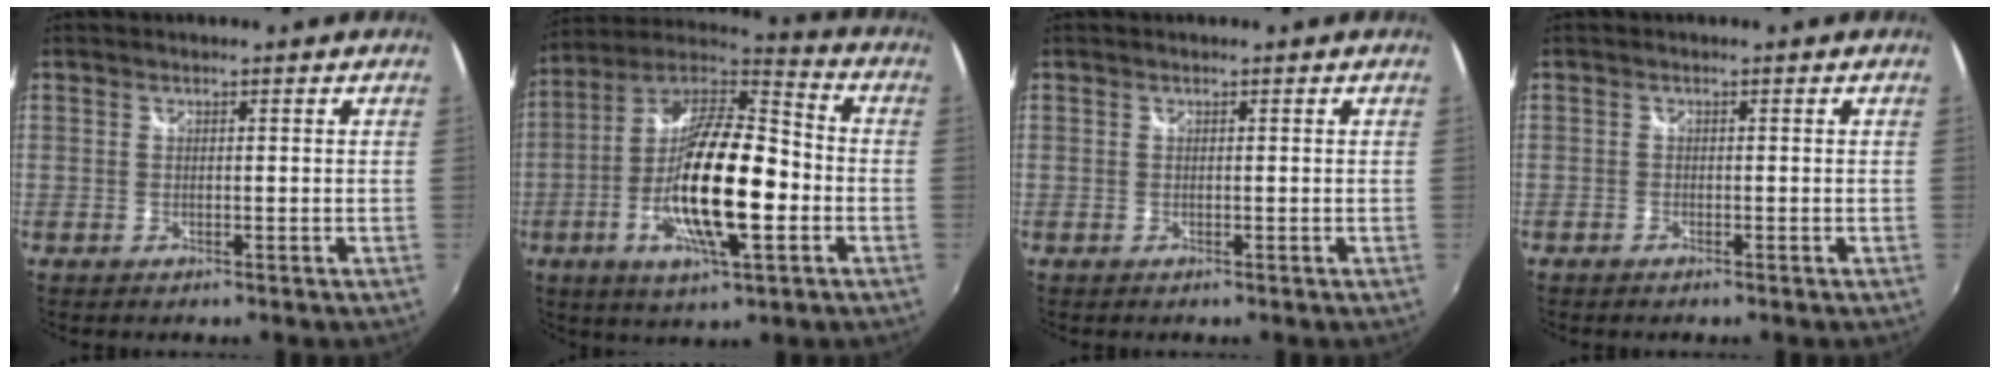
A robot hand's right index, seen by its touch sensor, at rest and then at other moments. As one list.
[{"total": 20.7, "force": [-4.8, 5.9, 19.3], "torque": [-0.368, -0.009, -0.096]}, {"total": 0.0}, {"total": 0.8, "force": [-0.7, 0.4, 0.2], "torque": [-0.007, -0.001, -0.015]}]